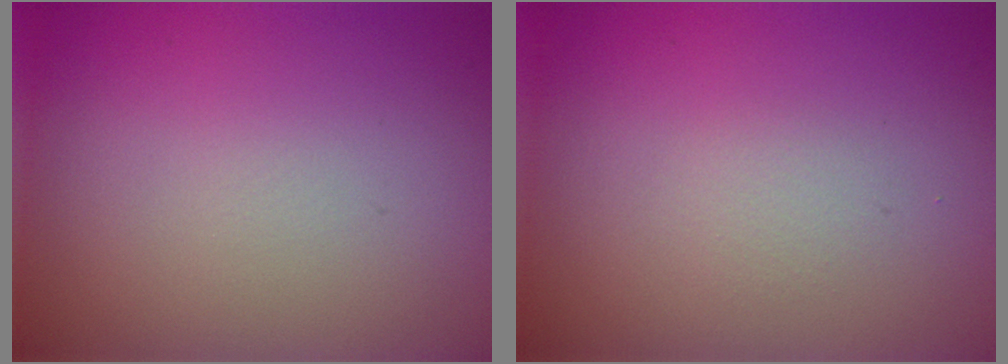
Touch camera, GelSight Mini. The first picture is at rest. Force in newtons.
{"total": 0.9, "press": 0.9, "slide": 0.0}